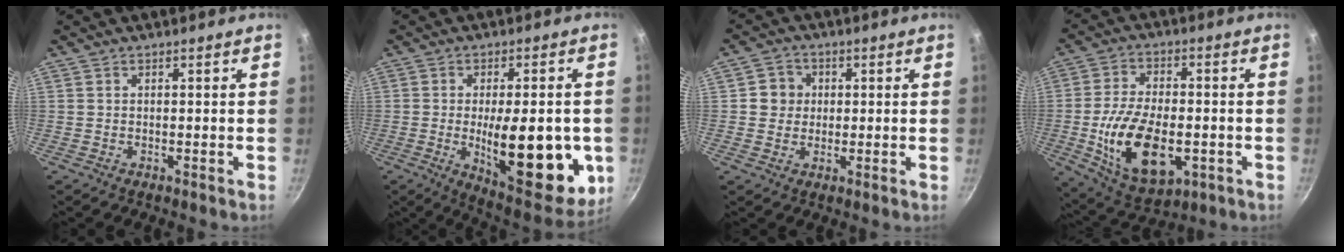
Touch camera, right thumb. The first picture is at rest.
{"total": 21.7, "force": [-3.6, 8.6, 19.6], "torque": [-0.231, -0.013, -0.039]}
{"total": 4.6, "force": [0.5, 4.4, 1.3], "torque": [0.012, 0.004, 0.000]}
{"total": 17.3, "force": [-3.7, 9.5, 14.0], "torque": [-0.242, 0.005, -0.052]}